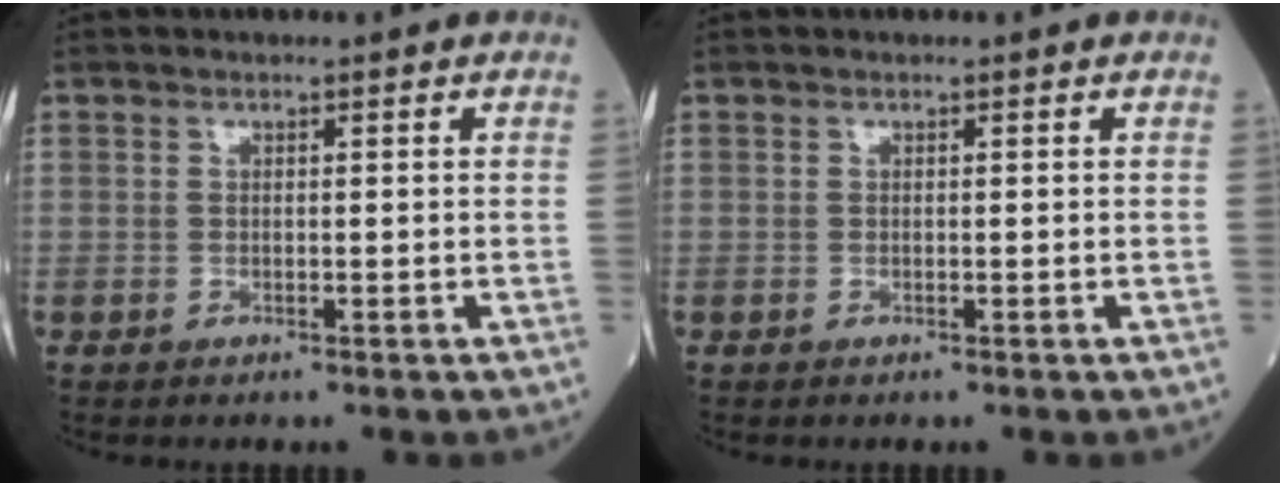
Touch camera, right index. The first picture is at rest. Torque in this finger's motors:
{"motor_torque": [0.00, 0.00, 0.00, -0.01]}